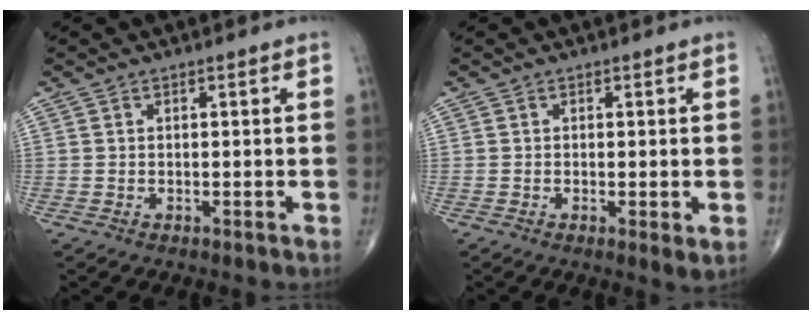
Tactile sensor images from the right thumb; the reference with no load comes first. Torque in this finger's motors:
{"motor_torque": [-0.46, 0.36, -0.27, -0.01, -0.02]}